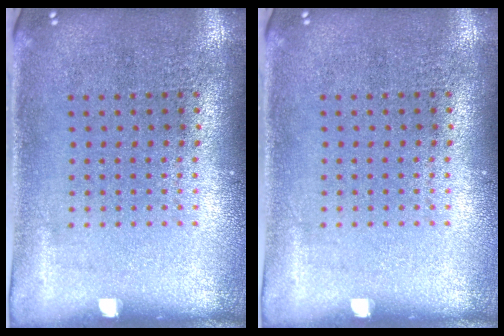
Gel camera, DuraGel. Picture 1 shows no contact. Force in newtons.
{"total": 0.0}